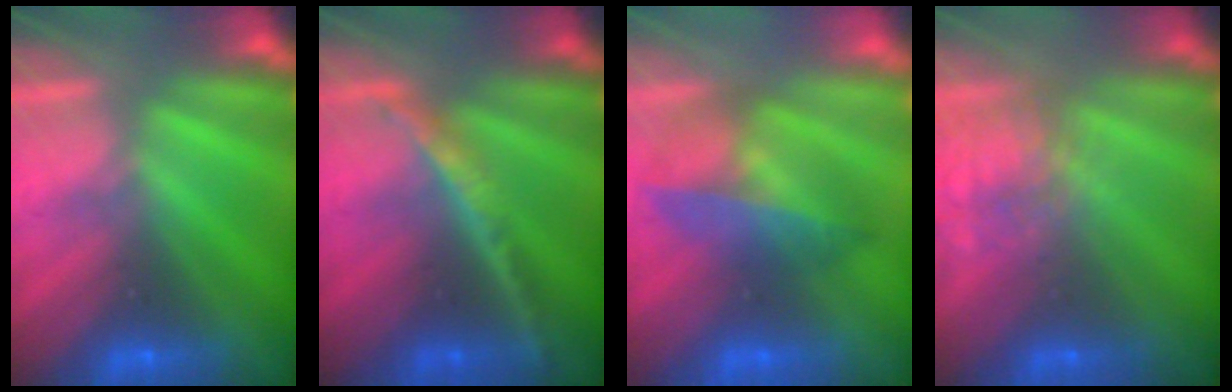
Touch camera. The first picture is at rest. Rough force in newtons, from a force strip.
{"total": 2.4}
{"total": 4.6}
{"total": 4.7}